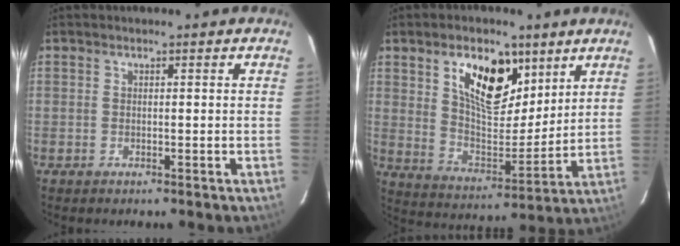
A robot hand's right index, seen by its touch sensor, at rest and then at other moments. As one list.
[{"total": 14.7, "force": [7.5, 7.5, 10.1], "torque": [-0.163, 0.002, 0.138]}]